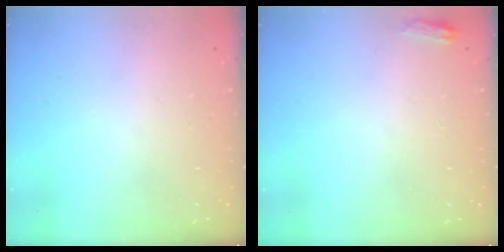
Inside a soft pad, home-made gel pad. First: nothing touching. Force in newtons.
{"total": 2.6, "press": 2.6, "slide": 0.4}